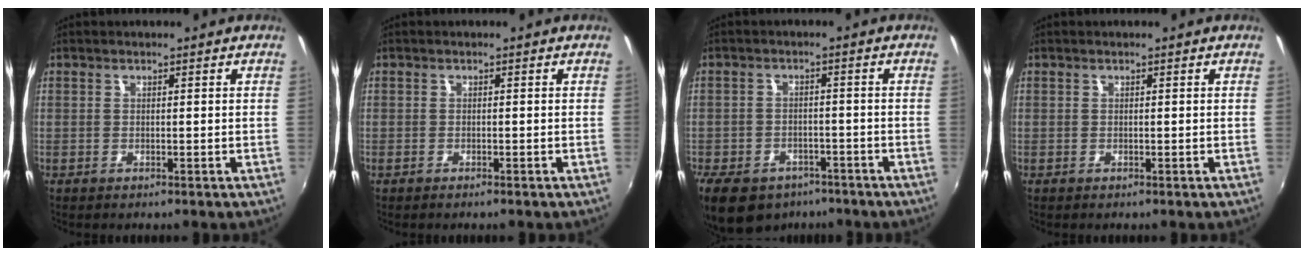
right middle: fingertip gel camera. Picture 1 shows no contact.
{"total": 0.8, "force": [-0.7, 0.1, 0.3], "torque": [-0.007, -0.003, -0.014]}
{"total": 12.7, "force": [-8.7, 7.6, 5.4], "torque": [-0.139, -0.012, -0.131]}
{"total": 0.0}